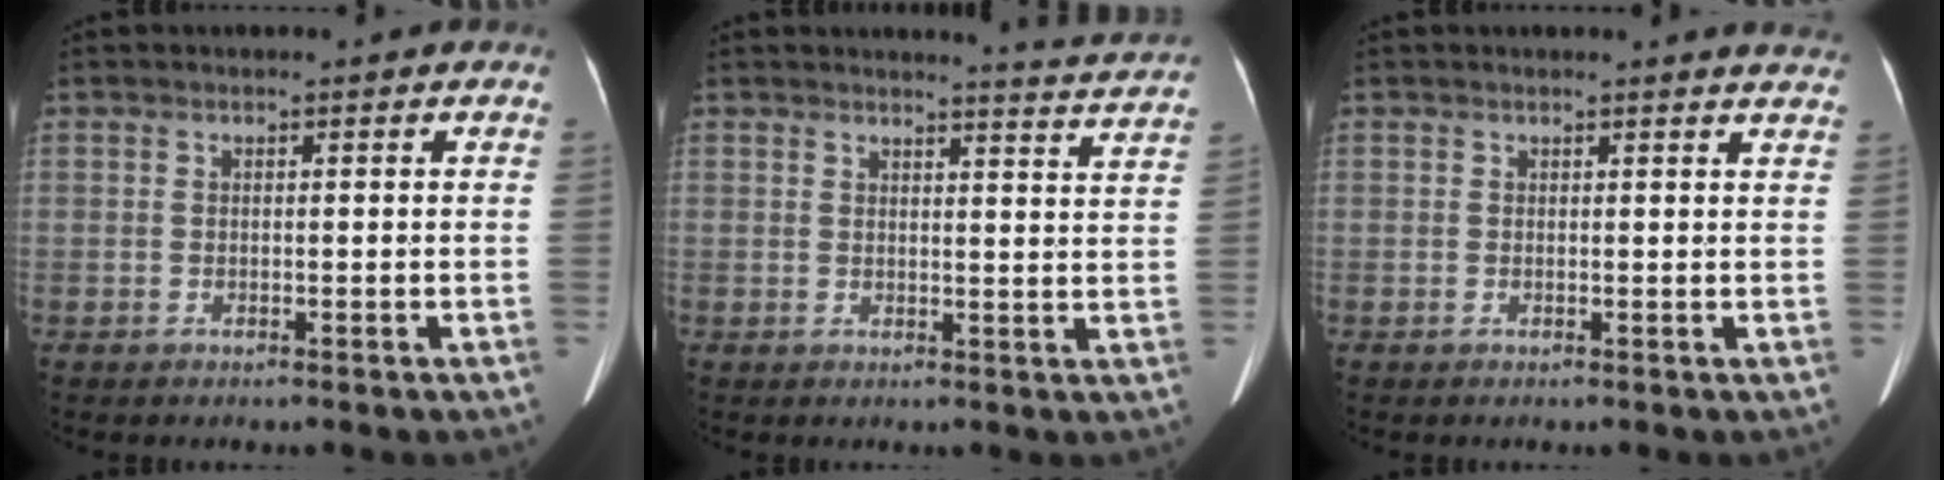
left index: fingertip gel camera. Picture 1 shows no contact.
{"total": 7.0, "force": [6.9, -1.3, 0.4], "torque": [-0.020, -0.042, 0.069]}
{"total": 4.5, "force": [4.4, 0.3, 0.8], "torque": [-0.007, -0.012, 0.023]}